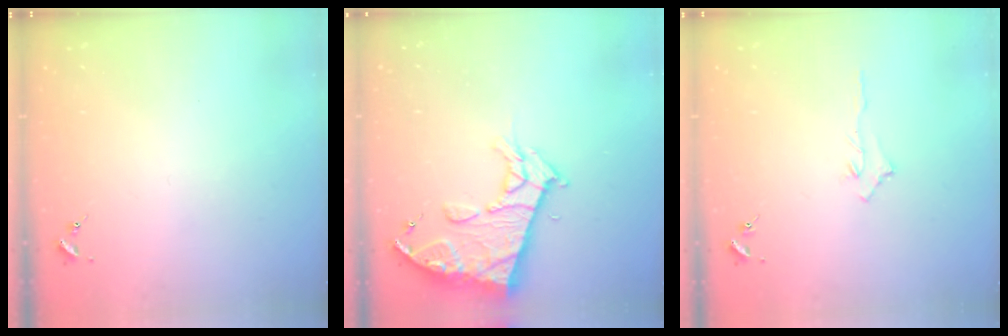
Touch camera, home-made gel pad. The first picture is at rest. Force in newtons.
{"total": 14.1, "press": 14.0, "slide": 1.5}
{"total": 2.9, "press": 2.9, "slide": 0.4}